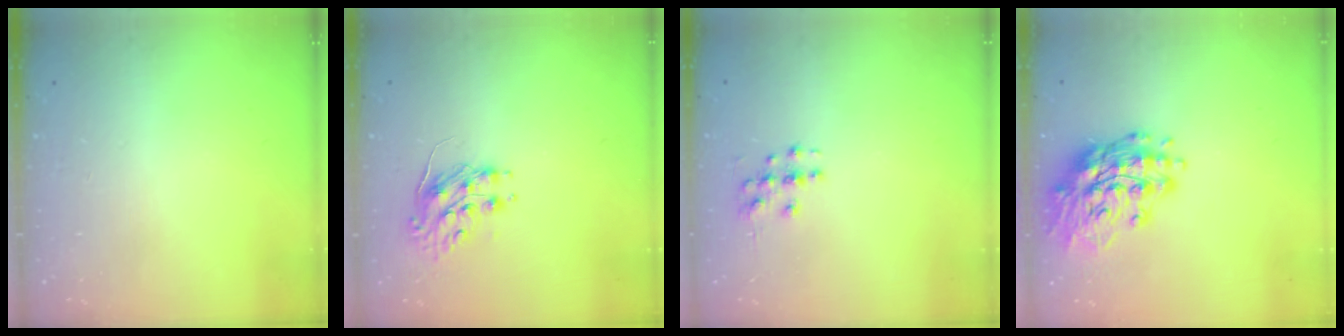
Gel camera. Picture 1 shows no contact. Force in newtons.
{"total": 8.5, "press": 8.4, "slide": 0.6}
{"total": 3.7, "press": 3.7, "slide": 0.1}
{"total": 16.9, "press": 16.6, "slide": 3.1}